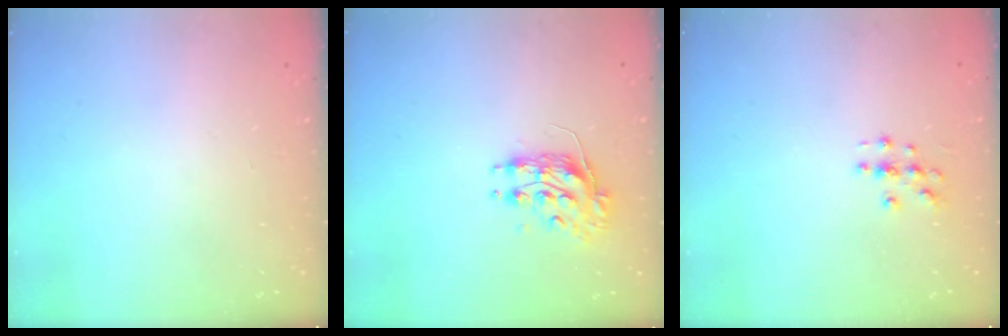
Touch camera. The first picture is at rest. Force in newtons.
{"total": 8.7, "press": 8.7, "slide": 0.4}
{"total": 3.0, "press": 3.0, "slide": 0.3}